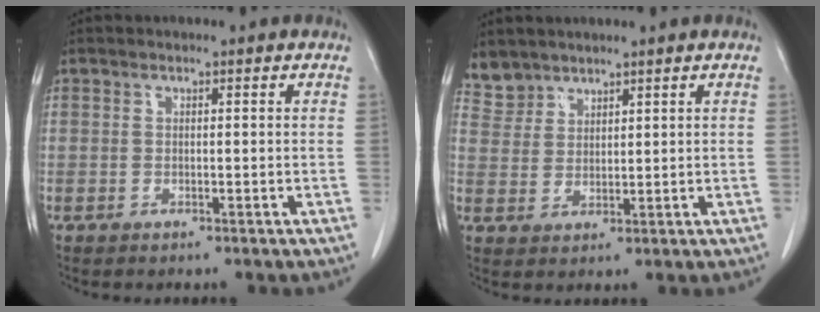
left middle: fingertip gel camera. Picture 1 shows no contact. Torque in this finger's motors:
{"motor_torque": [0.04, -0.06, 0.01, 0.00]}